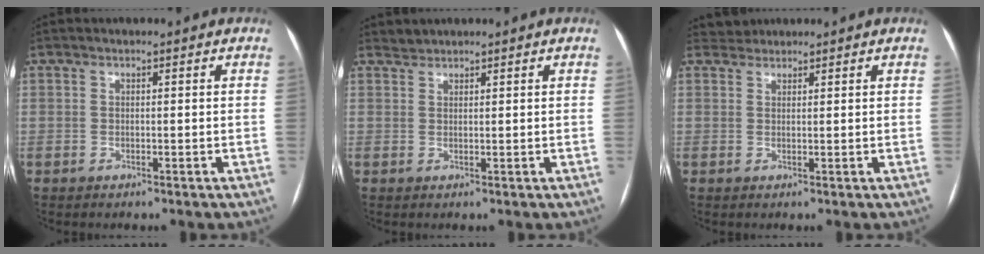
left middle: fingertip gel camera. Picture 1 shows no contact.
{"total": 1.1, "force": [1.0, 0.1, -0.3], "torque": [0.000, 0.005, 0.021]}
{"total": 1.6, "force": [1.5, 0.4, -0.6], "torque": [0.003, 0.012, 0.027]}